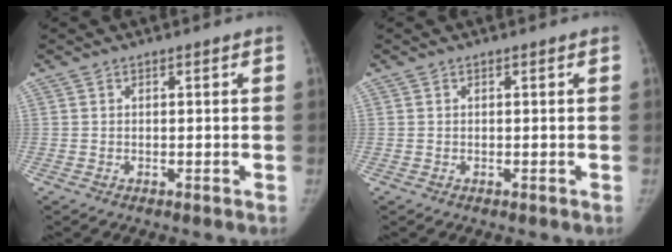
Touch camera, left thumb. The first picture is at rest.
{"total": 0.0}